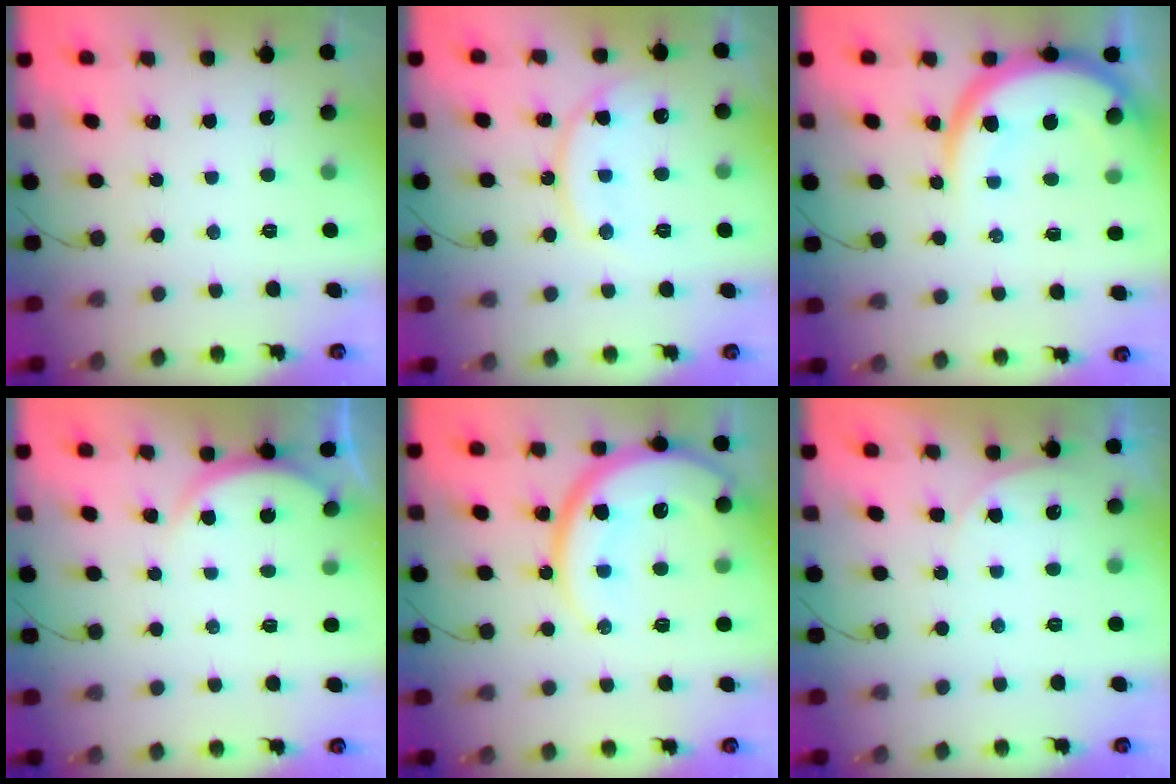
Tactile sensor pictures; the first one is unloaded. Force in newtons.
{"total": 13.0, "press": 13.0, "slide": 0.9}
{"total": 12.0, "press": 11.9, "slide": 1.1}
{"total": 3.4, "press": 3.3, "slide": 0.5}
{"total": 17.6, "press": 17.5, "slide": 1.5}
{"total": 3.6, "press": 3.6, "slide": 0.5}